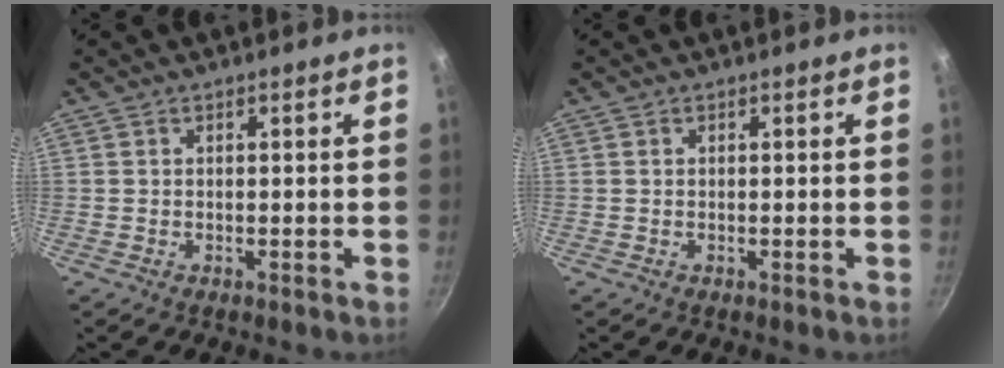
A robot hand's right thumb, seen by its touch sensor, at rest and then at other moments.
{"total": 0.0}